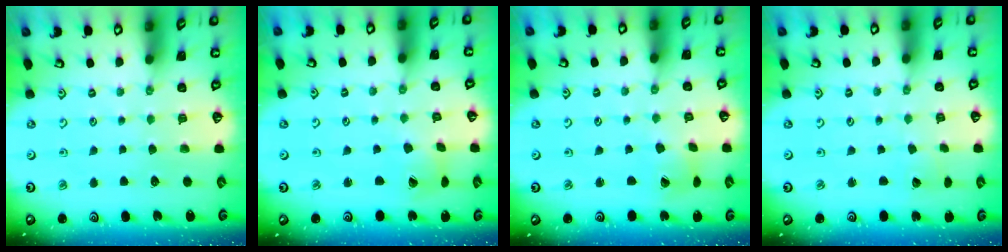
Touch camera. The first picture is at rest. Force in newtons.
{"total": 2.8, "press": 2.8, "slide": 0.4}
{"total": 2.4, "press": 2.4, "slide": 0.3}
{"total": 2.3, "press": 2.3, "slide": 0.2}